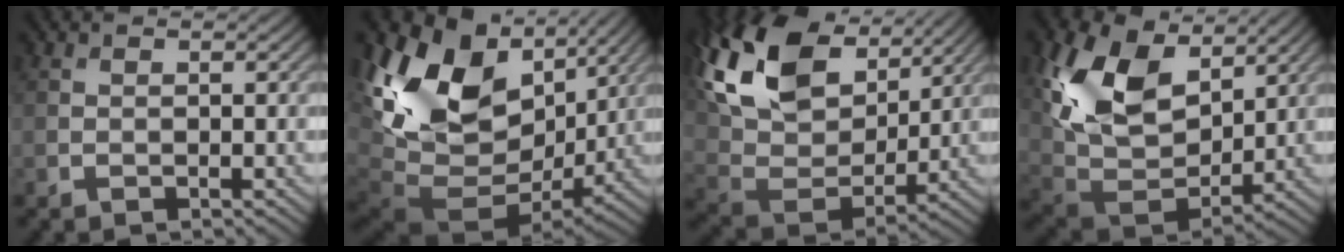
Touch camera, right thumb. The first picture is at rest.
{"total": 18.2, "force": [4.6, 12.8, 12.1], "torque": [-0.249, -0.021, 0.117]}
{"total": 17.2, "force": [9.1, 10.0, 10.6], "torque": [-0.268, 0.031, 0.170]}
{"total": 14.7, "force": [6.1, 9.2, 9.7], "torque": [-0.214, 0.007, 0.120]}